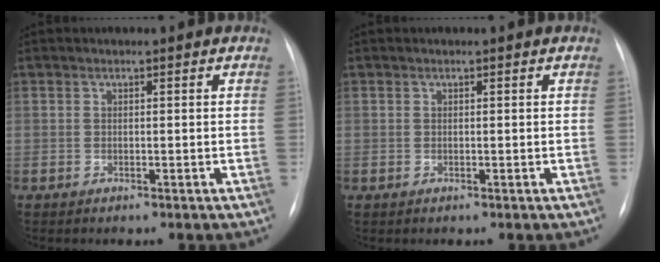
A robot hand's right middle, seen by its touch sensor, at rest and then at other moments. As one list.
[{"total": 0.0}]